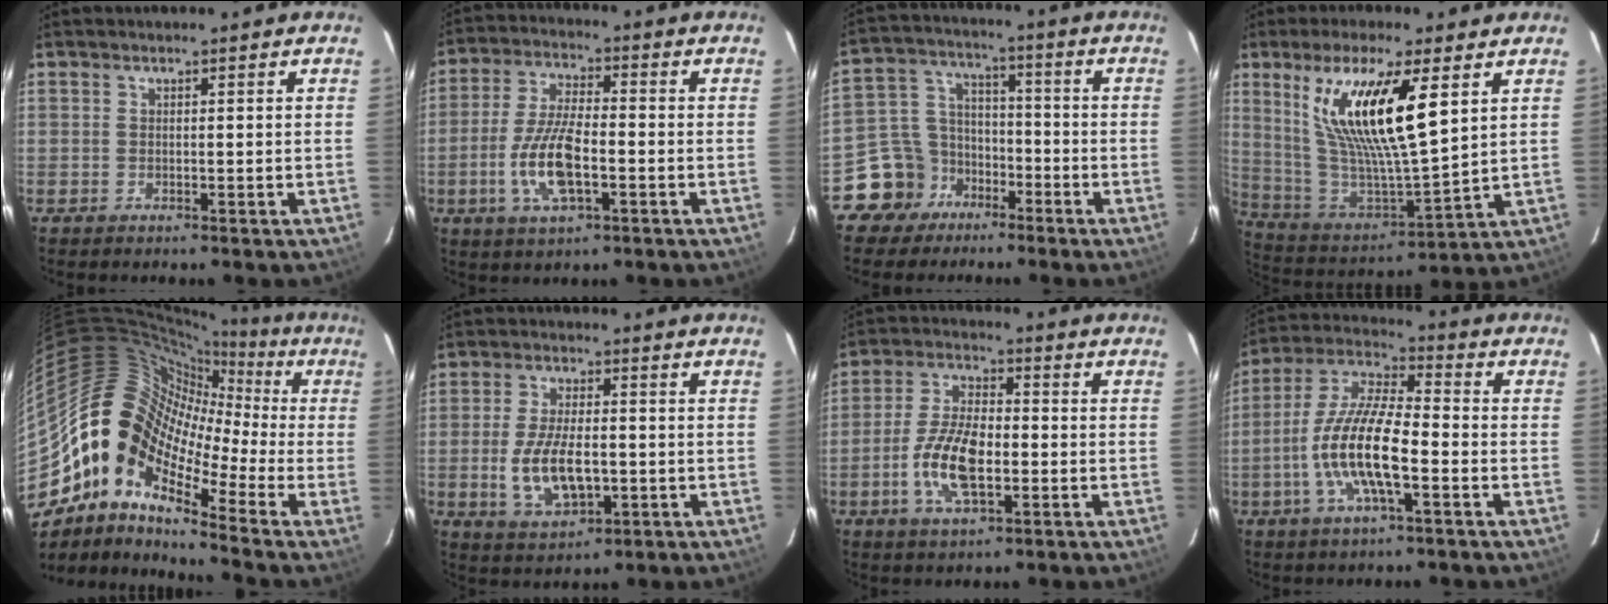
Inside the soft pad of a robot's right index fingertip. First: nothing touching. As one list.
[{"total": 11.0, "force": [-3.4, 3.7, 9.8], "torque": [-0.204, -0.003, -0.064]}, {"total": 10.0, "force": [-6.3, 7.7, 1.1], "torque": [-0.041, 0.044, -0.110]}, {"total": 19.1, "force": [7.9, 4.1, 16.8], "torque": [-0.312, -0.005, 0.160]}, {"total": 15.0, "force": [-5.7, 9.5, 10.1], "torque": [-0.160, 0.010, -0.133]}, {"total": 10.6, "force": [-2.1, 5.0, 9.2], "torque": [-0.186, -0.010, -0.029]}, {"total": 11.3, "force": [-3.1, 5.0, 9.7], "torque": [-0.199, 0.002, -0.057]}, {"total": 14.7, "force": [-4.4, 4.0, 13.4], "torque": [-0.272, -0.004, -0.089]}]